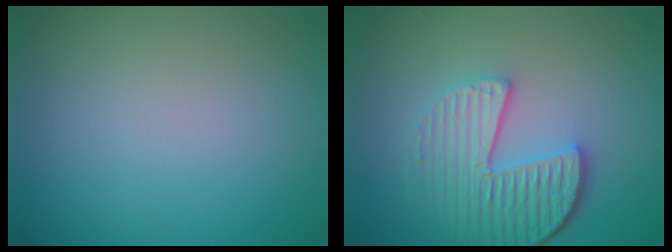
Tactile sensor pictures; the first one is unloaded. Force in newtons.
{"total": 5.5, "press": 4.1, "slide": 3.6}